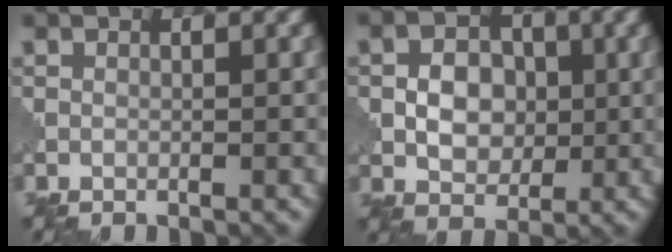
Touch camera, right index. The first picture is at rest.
{"total": 4.1, "force": [-0.2, 3.1, 2.7], "torque": [-0.039, 0.003, -0.006]}